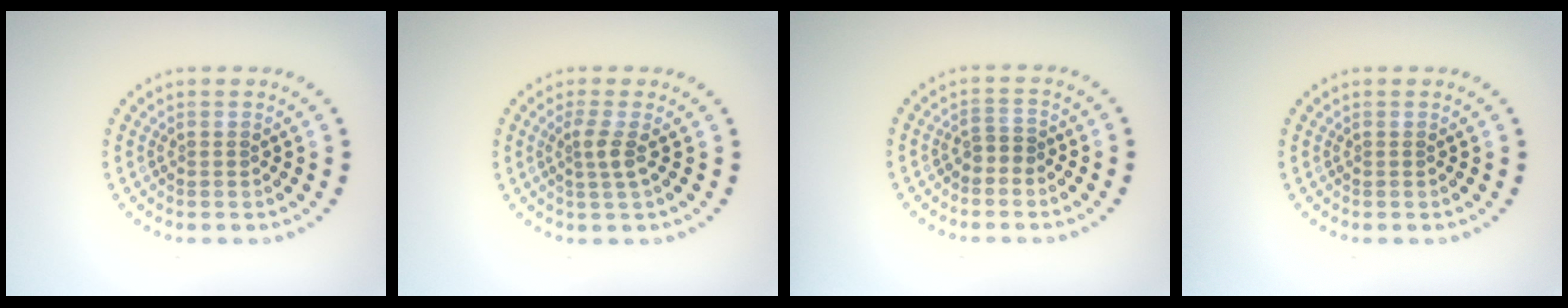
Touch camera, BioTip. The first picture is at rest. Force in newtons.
{"total": 1.8, "press": 1.3, "slide": 1.3}
{"total": 1.1, "press": 0.9, "slide": 0.6}
{"total": 0.0}